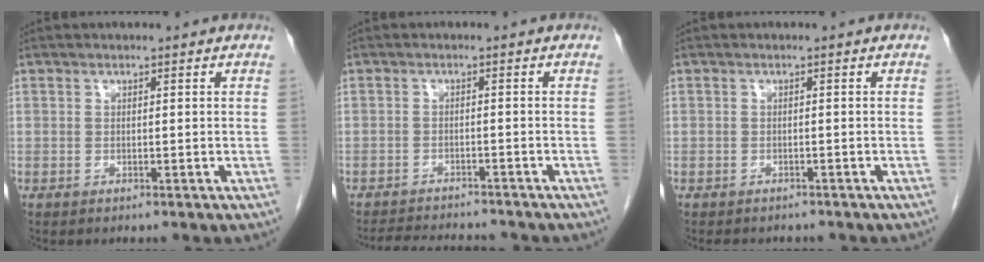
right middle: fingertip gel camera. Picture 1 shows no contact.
{"total": 8.2, "force": [-7.7, 1.3, 2.4], "torque": [-0.035, -0.001, -0.108]}
{"total": 3.7, "force": [-3.2, 1.8, 0.8], "torque": [-0.014, -0.001, -0.039]}